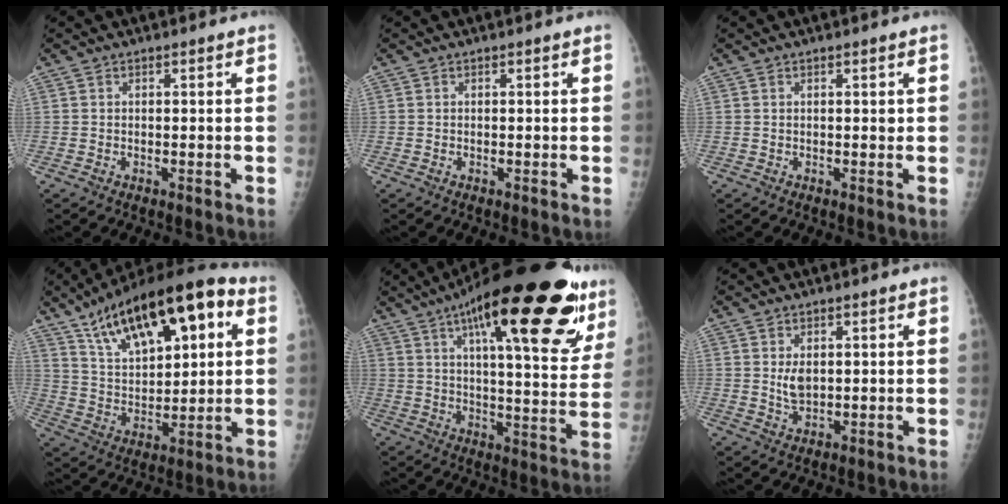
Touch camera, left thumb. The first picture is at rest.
{"total": 0.0}
{"total": 0.5, "force": [0.2, 0.3, 0.4], "torque": [0.000, 0.001, 0.001]}
{"total": 22.6, "force": [10.5, 9.5, 17.6], "torque": [-0.256, -0.010, 0.182]}
{"total": 31.6, "force": [17.1, 9.5, 24.8], "torque": [-0.324, -0.027, 0.248]}
{"total": 3.8, "force": [0.9, 2.2, 3.0], "torque": [-0.043, -0.011, 0.021]}